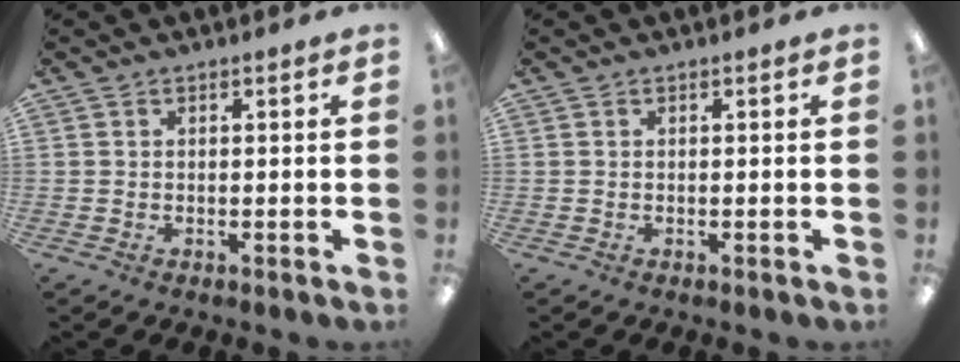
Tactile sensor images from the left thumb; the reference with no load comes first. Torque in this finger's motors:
{"motor_torque": [0.00, 0.00, 0.00, 0.00, 0.00]}